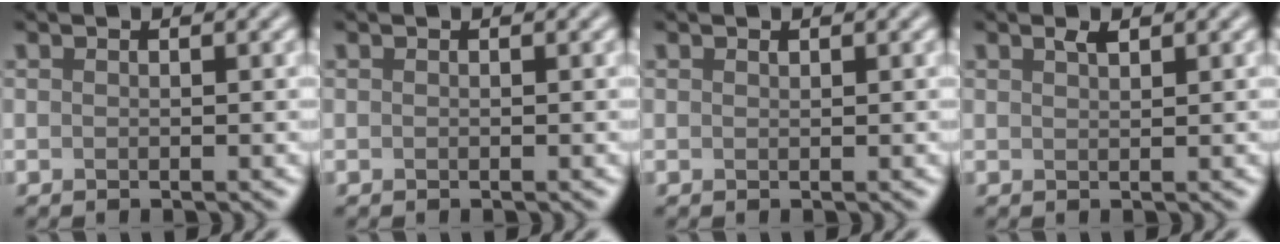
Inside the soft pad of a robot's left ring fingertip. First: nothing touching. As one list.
[{"total": 0.0}, {"total": 0.0}, {"total": 1.0, "force": [0.8, 0.3, 0.6], "torque": [-0.012, -0.001, 0.014]}]